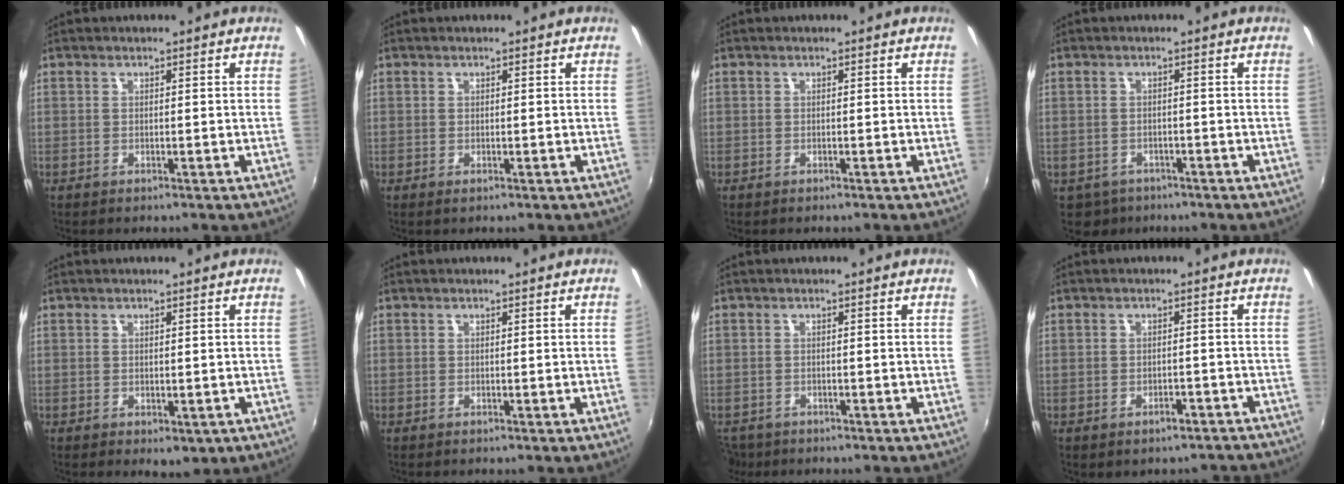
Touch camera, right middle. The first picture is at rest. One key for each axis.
{"total": 0.0}
{"total": 0.0}
{"total": 4.2, "fx": -2.5, "fy": 3.2, "fz": 1.0, "tx": -0.030, "ty": -0.007, "tz": -0.034}
{"total": 2.7, "fx": -0.7, "fy": 1.8, "fz": 1.9, "tx": -0.028, "ty": -0.010, "tz": -0.006}
{"total": 0.5, "fx": 0.1, "fy": -0.3, "fz": 0.4, "tx": -0.003, "ty": -0.001, "tz": 0.001}
{"total": 4.4, "fx": -3.2, "fy": 2.7, "fz": 1.5, "tx": -0.045, "ty": -0.014, "tz": -0.056}
{"total": 6.2, "fx": -5.2, "fy": 2.7, "fz": 1.8, "tx": -0.025, "ty": 0.010, "tz": -0.050}